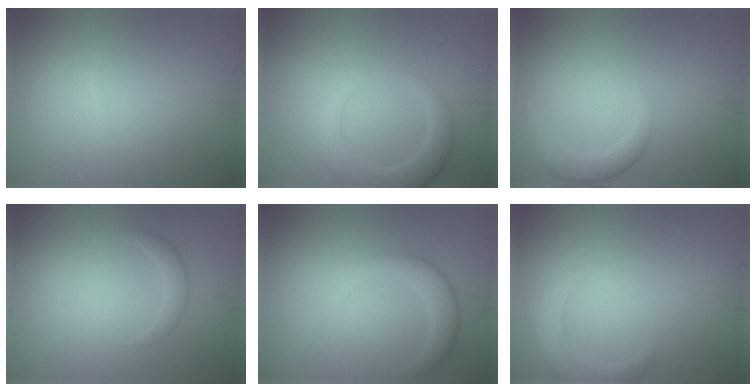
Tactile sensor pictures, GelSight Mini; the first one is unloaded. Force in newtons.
{"total": 4.1, "press": 4.0, "slide": 0.5}
{"total": 2.8, "press": 2.7, "slide": 0.2}
{"total": 1.4, "press": 1.4, "slide": 0.1}
{"total": 2.8, "press": 2.8, "slide": 0.2}
{"total": 3.5, "press": 3.5, "slide": 0.4}